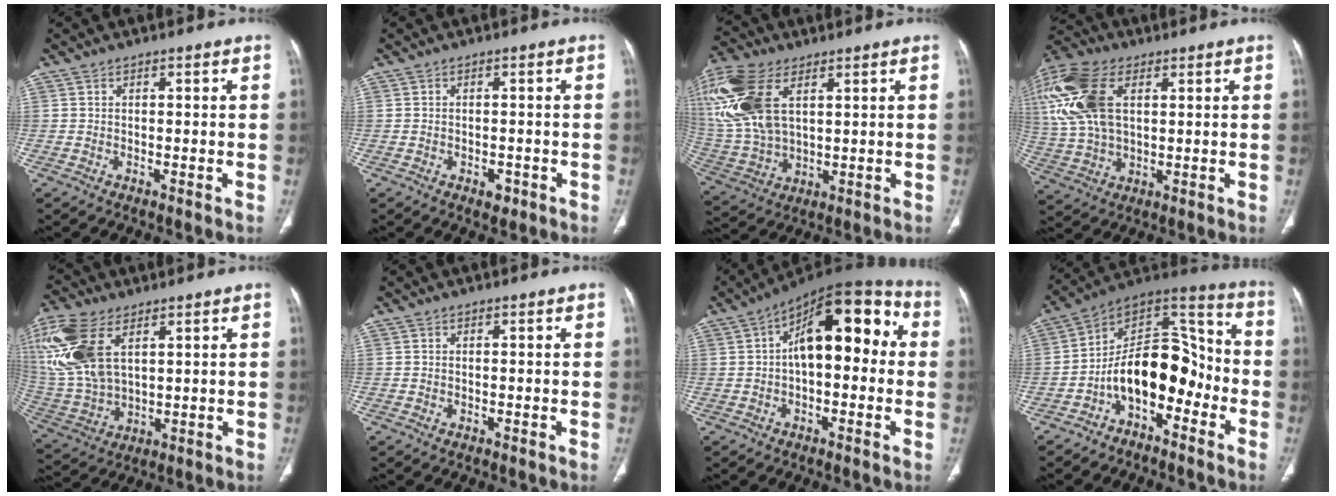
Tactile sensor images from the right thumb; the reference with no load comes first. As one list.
[{"total": 1.9, "force": [-1.0, 1.2, 1.1], "torque": [-0.010, 0.003, -0.008]}, {"total": 22.0, "force": [8.2, 12.5, 16.2], "torque": [-0.396, -0.005, 0.164]}, {"total": 21.5, "force": [6.7, 12.8, 16.0], "torque": [-0.385, 0.015, 0.127]}, {"total": 19.4, "force": [7.7, 10.7, 14.3], "torque": [-0.341, -0.017, 0.159]}, {"total": 0.0}, {"total": 17.2, "force": [2.1, 8.5, 14.8], "torque": [-0.184, 0.048, 0.021]}, {"total": 15.2, "force": [-5.6, 8.9, 10.9], "torque": [-0.144, 0.094, -0.101]}]